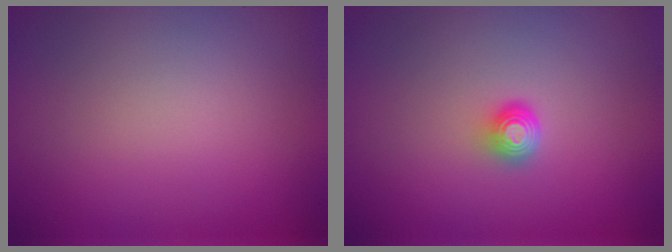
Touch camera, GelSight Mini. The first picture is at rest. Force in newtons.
{"total": 1.6, "press": 1.3, "slide": 1.1}